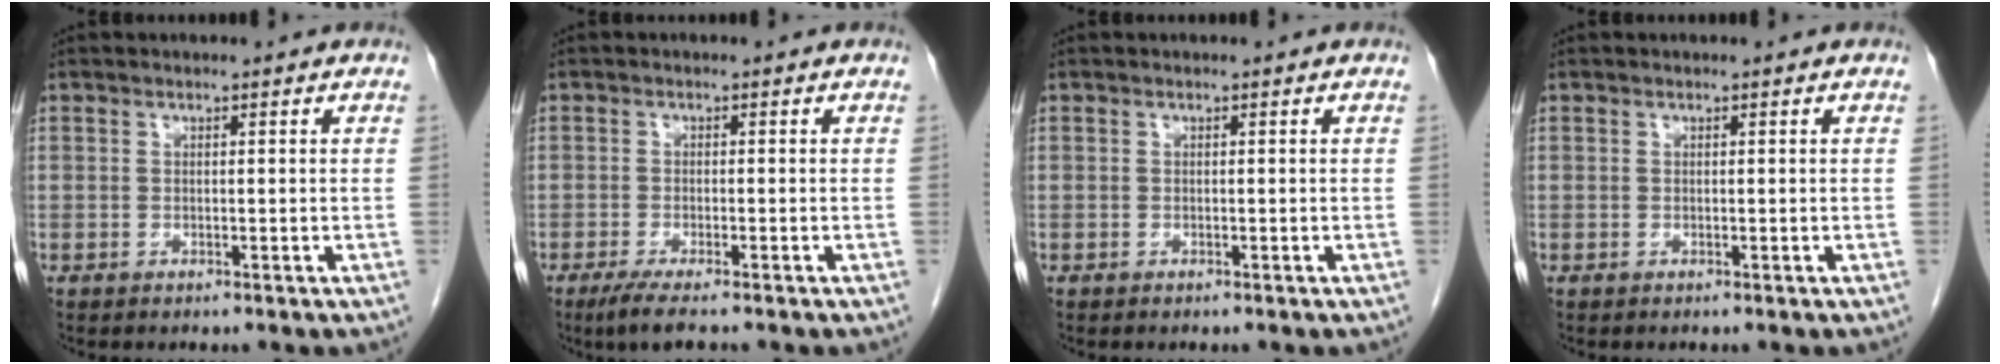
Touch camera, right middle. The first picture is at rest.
{"total": 4.1, "force": [-3.0, 0.4, 2.7], "torque": [-0.049, -0.011, -0.052]}
{"total": 0.0}
{"total": 0.0}